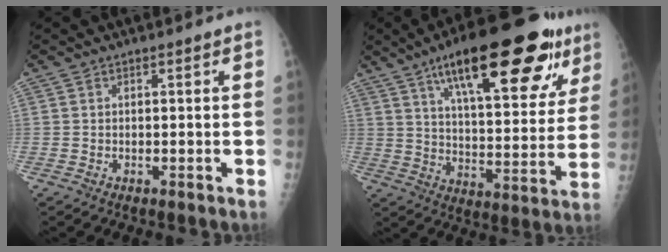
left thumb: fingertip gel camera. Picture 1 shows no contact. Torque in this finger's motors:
{"motor_torque": [2.69, 2.18, 1.71, -1.06, 0.24]}